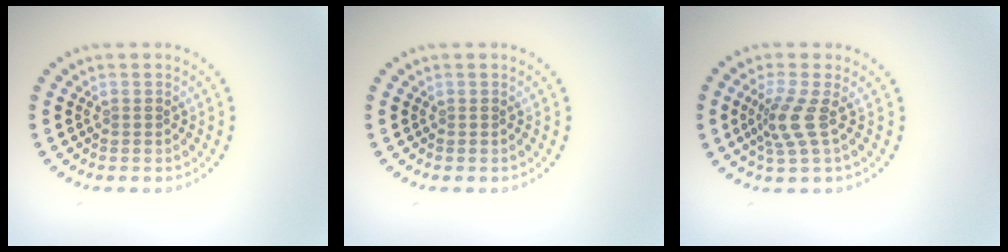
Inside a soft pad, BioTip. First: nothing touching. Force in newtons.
{"total": 0.0}
{"total": 2.9, "press": 2.1, "slide": 2.0}